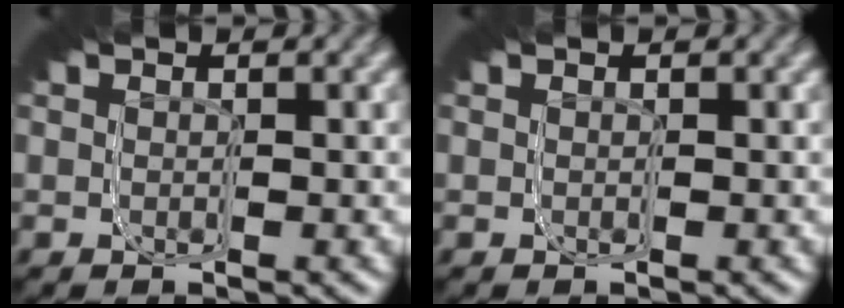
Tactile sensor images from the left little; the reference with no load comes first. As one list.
[{"total": 0.0}]